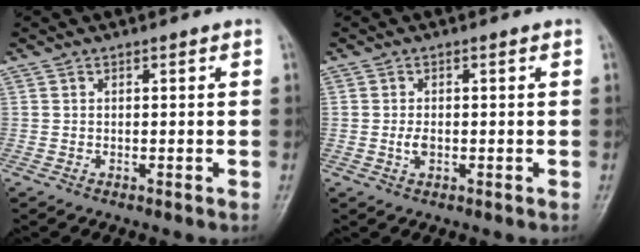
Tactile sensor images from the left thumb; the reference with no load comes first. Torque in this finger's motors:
{"motor_torque": [0.02, 0.08, 0.42, 0.12, 0.00]}